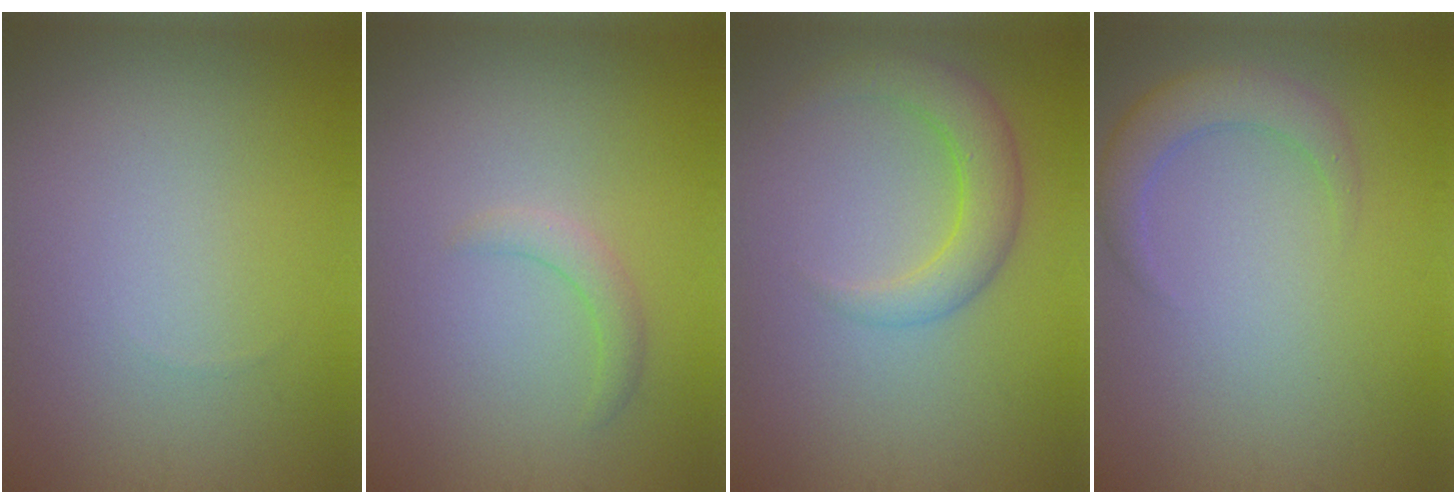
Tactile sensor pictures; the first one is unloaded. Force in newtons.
{"total": 1.5, "press": 1.5, "slide": 0.2}
{"total": 3.7, "press": 3.7, "slide": 0.2}
{"total": 3.0, "press": 3.0, "slide": 0.3}